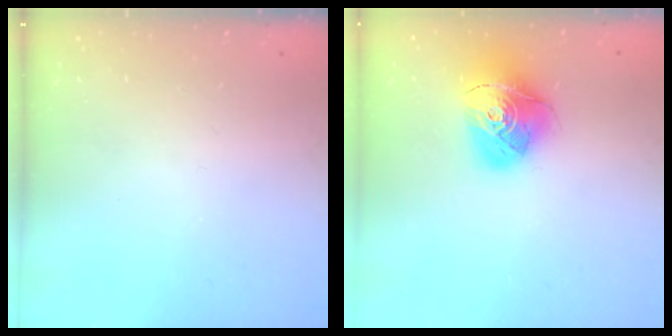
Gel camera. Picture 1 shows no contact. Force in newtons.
{"total": 16.4, "press": 16.3, "slide": 1.8}